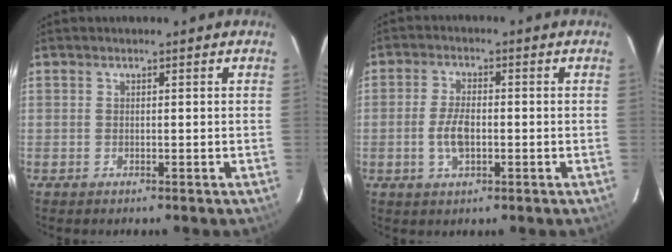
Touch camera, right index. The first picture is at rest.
{"total": 5.3, "force": [-1.2, 2.6, 4.5], "torque": [-0.092, 0.000, -0.019]}